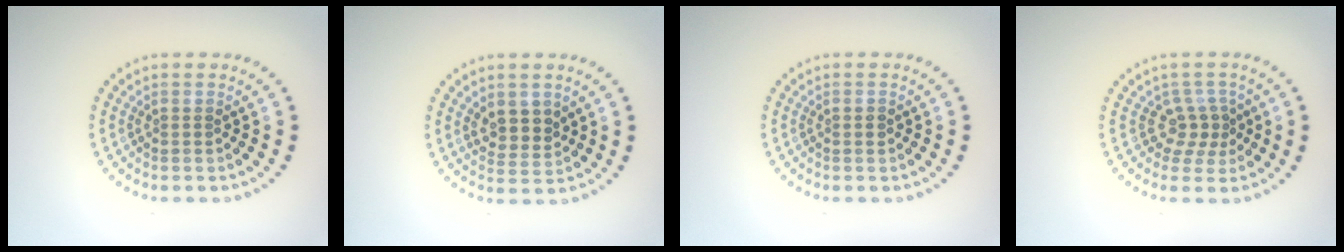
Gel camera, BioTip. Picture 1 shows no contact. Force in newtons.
{"total": 2.4, "press": 2.3, "slide": 0.9}
{"total": 0.9, "press": 0.9, "slide": 0.1}
{"total": 2.6, "press": 1.8, "slide": 1.8}